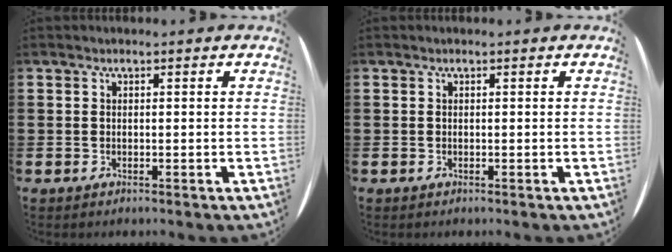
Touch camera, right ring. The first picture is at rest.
{"total": 0.0}